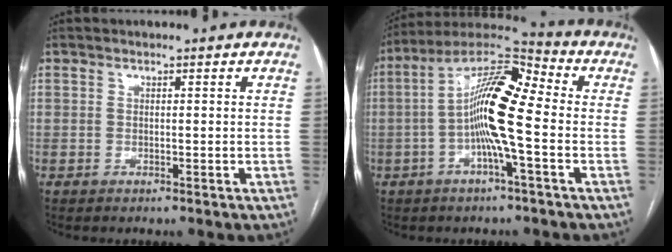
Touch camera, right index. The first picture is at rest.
{"total": 13.2, "force": [-1.3, 2.0, 12.9], "torque": [-0.242, 0.027, -0.032]}